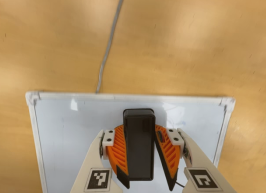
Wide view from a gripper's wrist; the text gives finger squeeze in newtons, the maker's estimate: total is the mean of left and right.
{"total": 11.4, "left": 13.1, "right": 9.8}